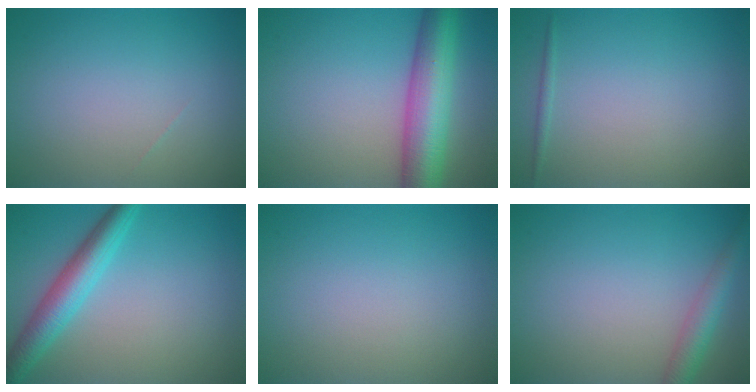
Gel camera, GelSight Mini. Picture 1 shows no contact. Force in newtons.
{"total": 8.1, "press": 8.1, "slide": 0.2}
{"total": 0.6, "press": 0.6, "slide": 0.0}
{"total": 4.5, "press": 4.5, "slide": 0.1}
{"total": 0.0}
{"total": 2.9, "press": 2.9, "slide": 0.1}